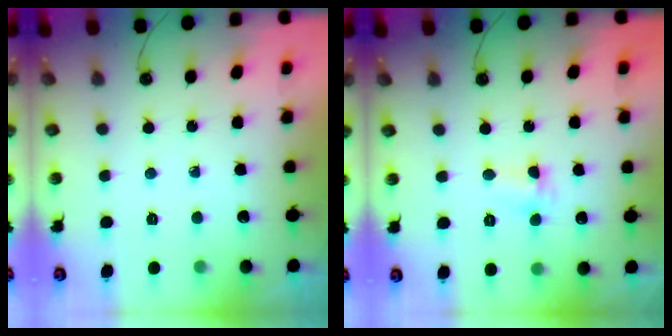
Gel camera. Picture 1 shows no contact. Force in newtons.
{"total": 1.7, "press": 1.6, "slide": 0.6}